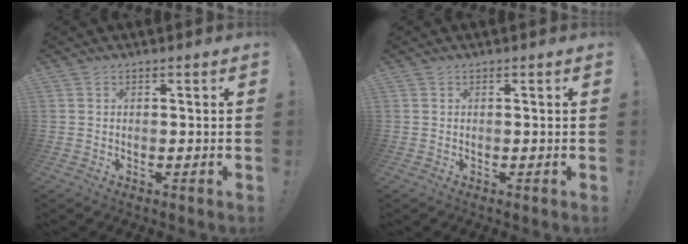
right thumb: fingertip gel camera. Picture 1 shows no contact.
{"total": 0.0}